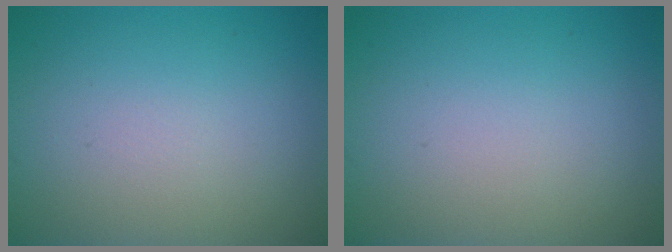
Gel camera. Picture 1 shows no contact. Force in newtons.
{"total": 0.0}